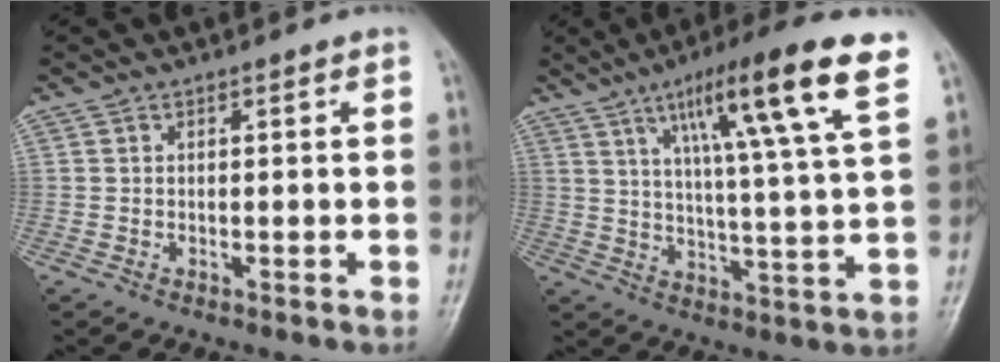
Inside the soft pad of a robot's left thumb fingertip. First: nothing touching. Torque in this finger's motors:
{"motor_torque": [0.54, 0.42, 1.76, -1.01, 0.14]}